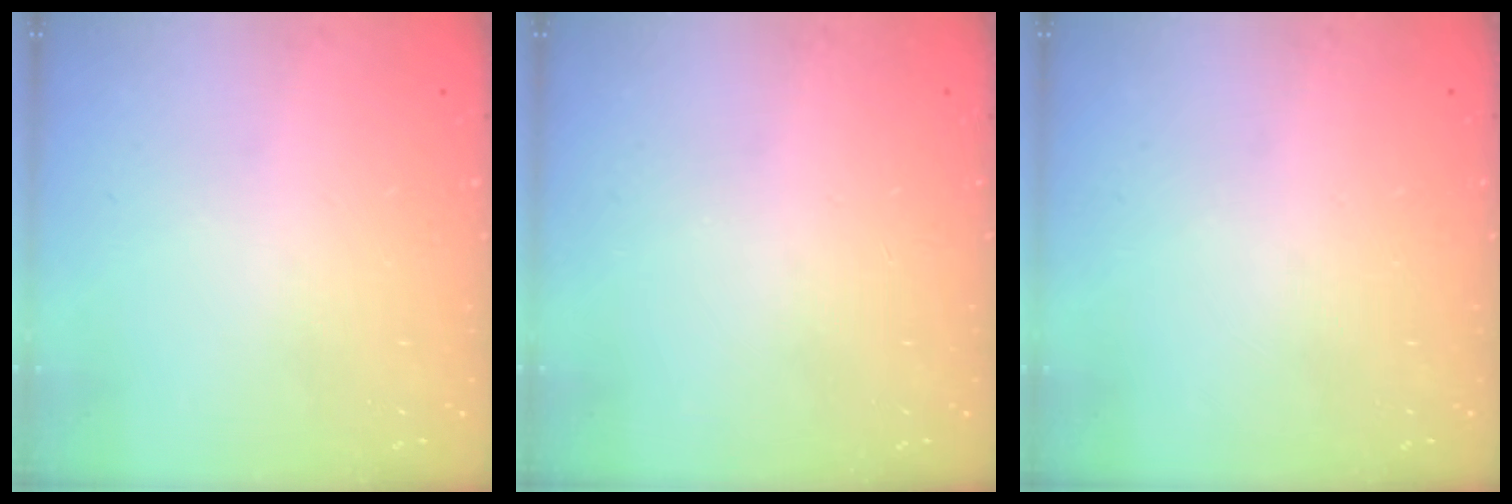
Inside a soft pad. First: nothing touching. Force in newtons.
{"total": 0.0}
{"total": 0.0}